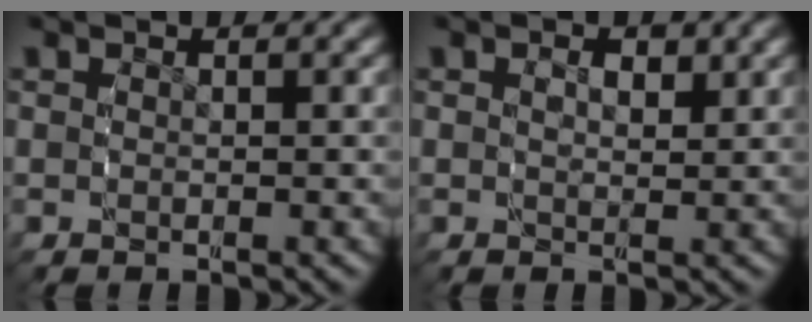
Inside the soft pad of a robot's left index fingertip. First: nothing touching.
{"total": 1.5, "force": [0.2, 0.9, 1.1], "torque": [-0.010, -0.006, 0.004]}